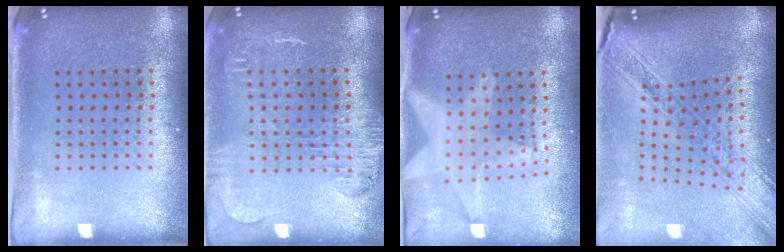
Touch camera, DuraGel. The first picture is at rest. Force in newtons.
{"total": 1.7, "press": 1.5, "slide": 0.8}
{"total": 2.2, "press": 1.8, "slide": 1.3}
{"total": 2.2, "press": 1.9, "slide": 1.1}